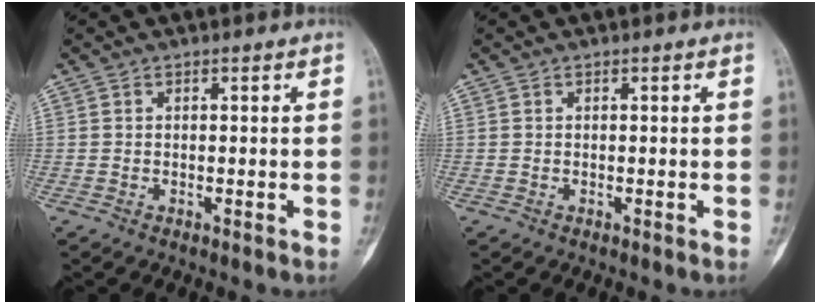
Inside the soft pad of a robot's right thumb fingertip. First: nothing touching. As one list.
[{"total": 0.0}]